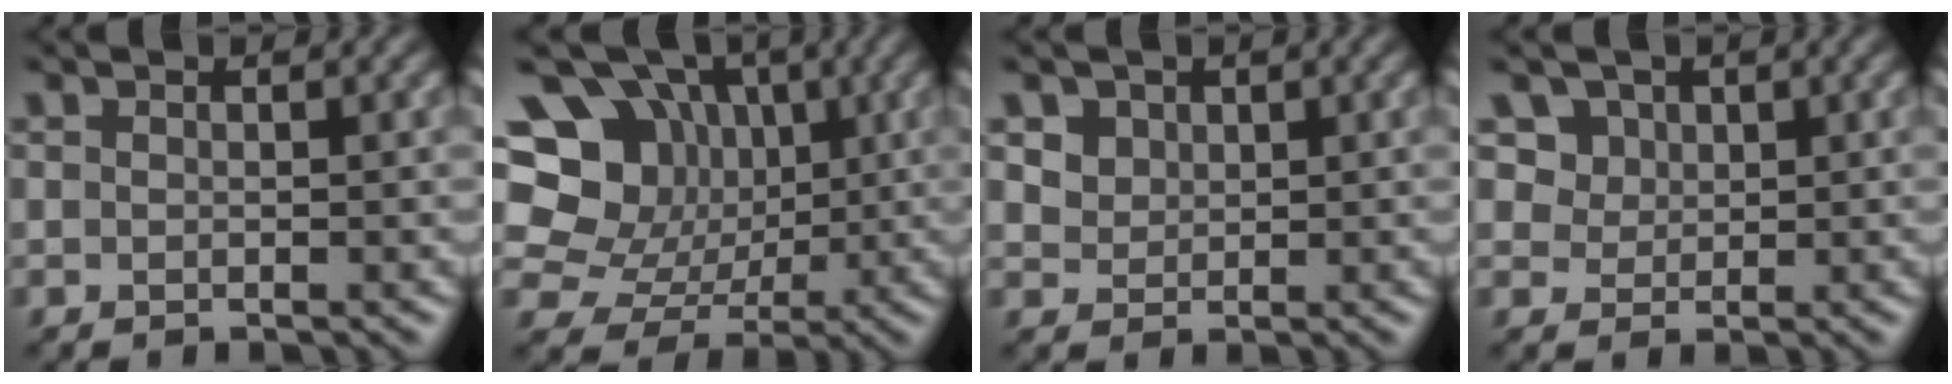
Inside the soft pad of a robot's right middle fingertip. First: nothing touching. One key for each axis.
{"total": 15.7, "fx": 5.0, "fy": 13.2, "fz": 6.9, "tx": -0.155, "ty": 0.038, "tz": 0.087}
{"total": 3.4, "fx": 2.0, "fy": 2.4, "fz": 1.4, "tx": -0.051, "ty": -0.001, "tz": 0.046}
{"total": 5.3, "fx": 2.9, "fy": 3.9, "fz": 2.1, "tx": -0.051, "ty": -0.003, "tz": 0.050}